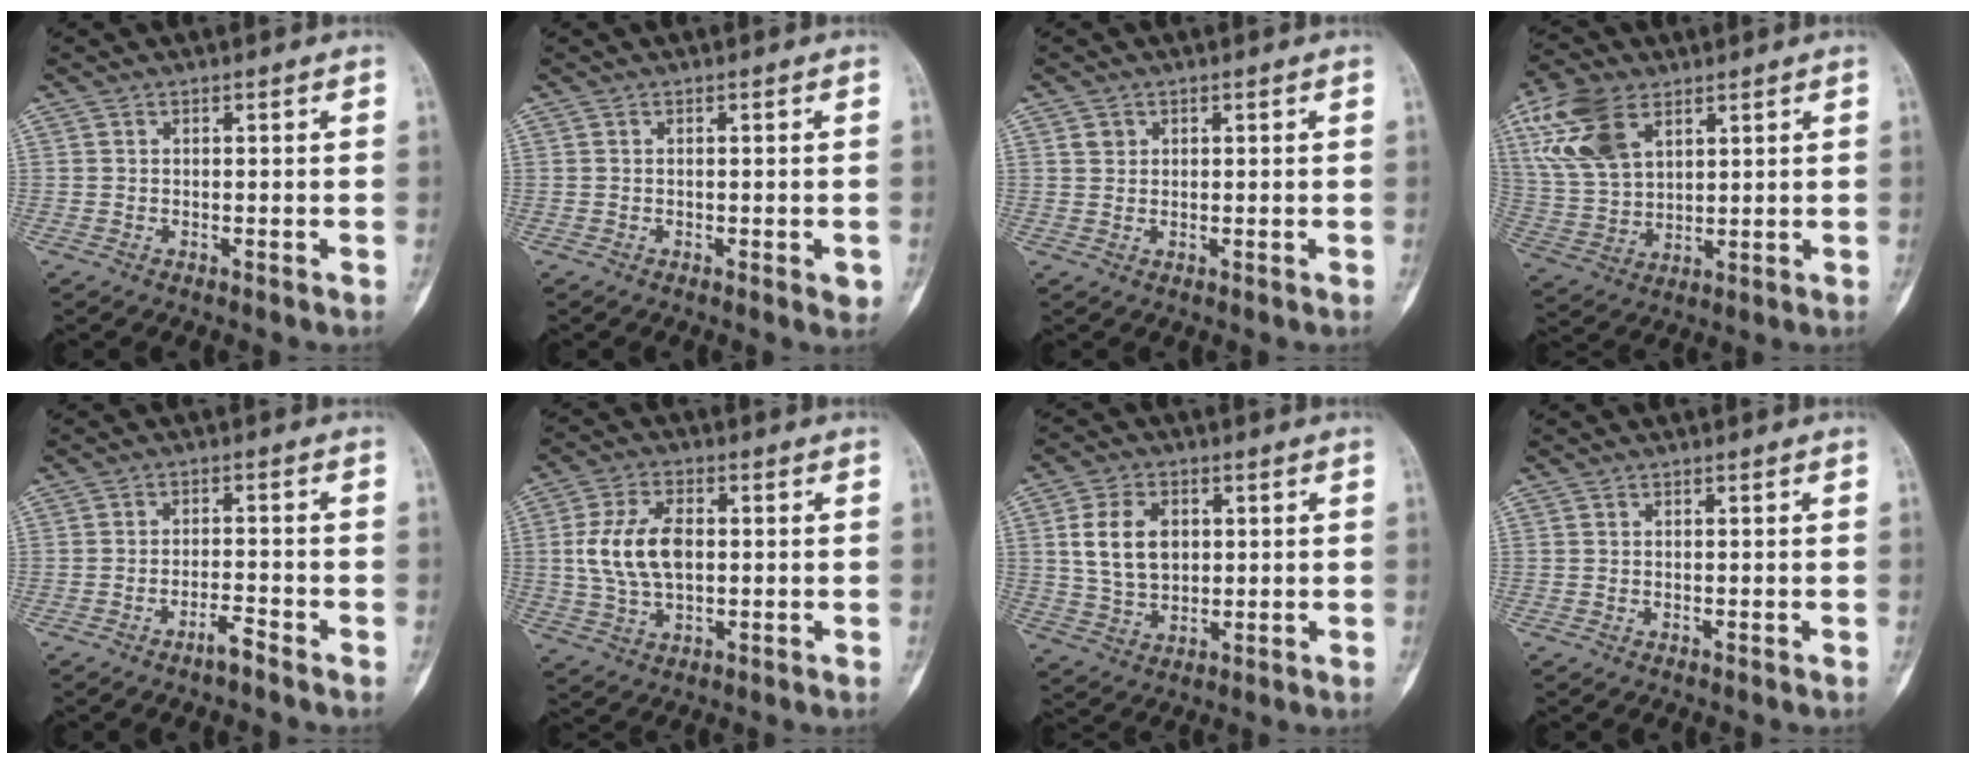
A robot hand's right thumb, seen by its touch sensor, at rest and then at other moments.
{"total": 1.8, "force": [-0.5, 0.6, 1.6], "torque": [-0.011, -0.003, -0.006]}
{"total": 1.6, "force": [0.8, 1.4, 0.4], "torque": [0.003, -0.002, 0.013]}
{"total": 13.6, "force": [6.6, 8.0, 8.8], "torque": [-0.175, -0.012, 0.137]}
{"total": 2.8, "force": [-2.3, 0.3, 1.7], "torque": [-0.028, 0.014, -0.045]}
{"total": 10.9, "force": [0.8, 6.4, 8.8], "torque": [-0.170, 0.005, 0.020]}
{"total": 9.9, "force": [2.0, 7.0, 6.8], "torque": [-0.109, -0.006, 0.044]}
{"total": 0.0}